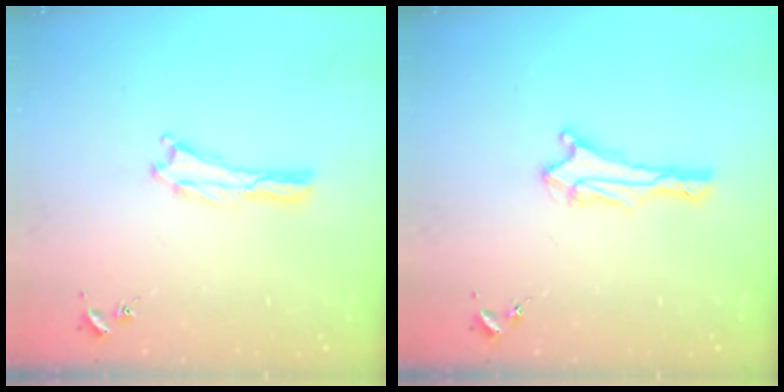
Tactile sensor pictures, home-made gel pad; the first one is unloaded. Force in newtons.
{"total": 2.9, "press": 2.8, "slide": 0.7}